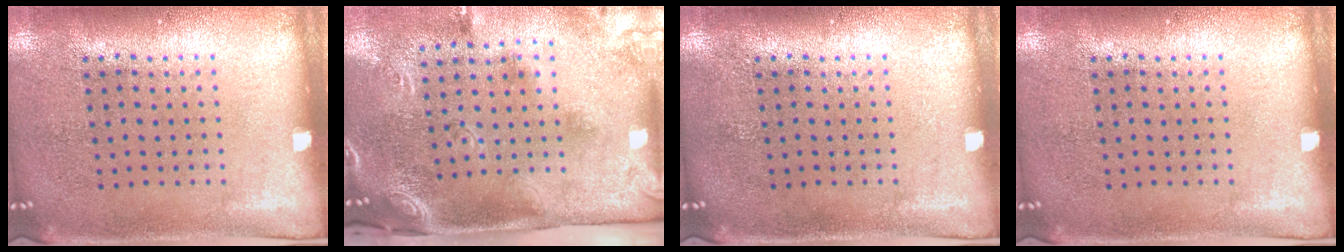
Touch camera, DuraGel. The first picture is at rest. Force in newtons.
{"total": 2.8, "press": 1.7, "slide": 2.2}
{"total": 0.0}
{"total": 0.0}